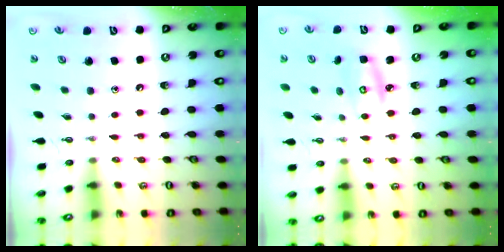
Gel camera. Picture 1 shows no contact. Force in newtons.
{"total": 3.8, "press": 3.8, "slide": 0.2}